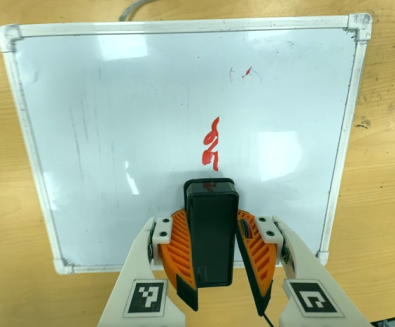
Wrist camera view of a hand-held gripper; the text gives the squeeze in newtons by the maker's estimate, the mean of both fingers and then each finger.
{"total": 9.2, "left": 9.2, "right": 9.3}